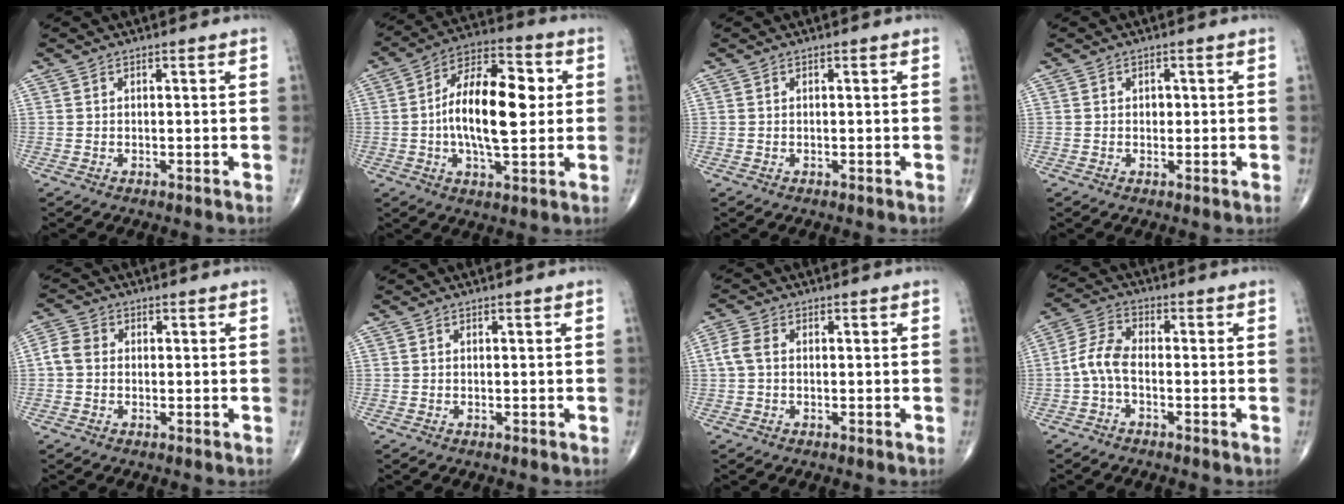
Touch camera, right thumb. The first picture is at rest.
{"total": 17.0, "force": [0.9, 7.7, 15.1], "torque": [-0.244, 0.020, 0.007]}
{"total": 0.0}
{"total": 1.3, "force": [0.1, 1.0, 0.8], "torque": [-0.003, 0.003, 0.001]}
{"total": 3.8, "force": [-0.1, 3.1, 2.1], "torque": [-0.040, 0.011, -0.010]}
{"total": 0.0}
{"total": 3.4, "force": [0.1, 2.2, 2.6], "torque": [-0.063, 0.008, -0.003]}
{"total": 6.0, "force": [-1.5, 3.0, 4.9], "torque": [-0.105, 0.021, -0.040]}